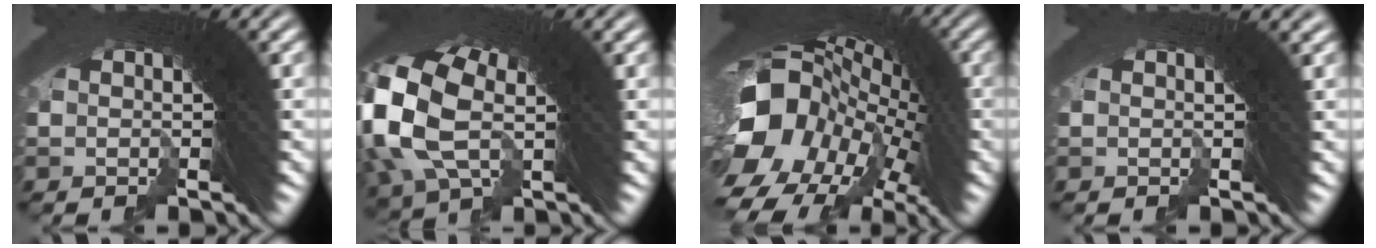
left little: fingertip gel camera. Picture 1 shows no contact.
{"total": 6.1, "force": [0.7, 4.2, 4.4], "torque": [-0.126, -0.004, 0.018]}
{"total": 16.5, "force": [-0.1, 11.2, 12.1], "torque": [-0.188, -0.003, -0.001]}
{"total": 1.7, "force": [0.8, 0.0, 1.5], "torque": [-0.013, 0.012, 0.008]}